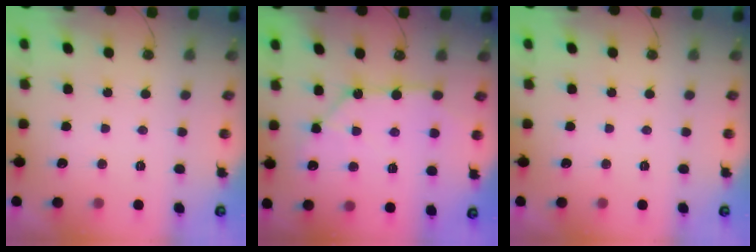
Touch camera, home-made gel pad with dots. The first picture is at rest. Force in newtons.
{"total": 10.5, "press": 10.4, "slide": 1.0}
{"total": 0.0}